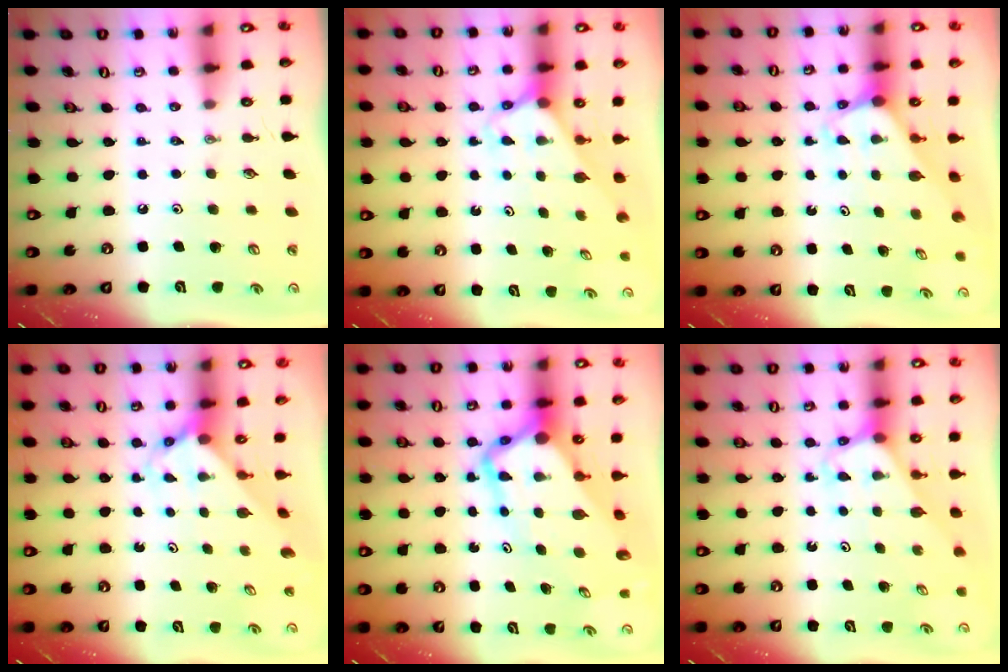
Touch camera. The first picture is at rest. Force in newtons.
{"total": 2.6, "press": 2.6, "slide": 0.2}
{"total": 2.2, "press": 2.2, "slide": 0.2}
{"total": 3.6, "press": 3.6, "slide": 0.3}
{"total": 10.3, "press": 10.3, "slide": 1.1}
{"total": 3.2, "press": 3.2, "slide": 0.2}